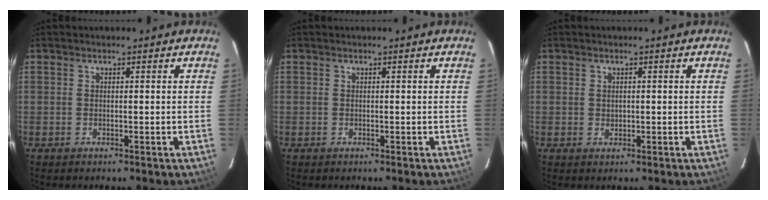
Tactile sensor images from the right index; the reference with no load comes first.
{"total": 0.0}
{"total": 1.0, "force": [0.2, 0.9, 0.4], "torque": [-0.004, 0.003, 0.005]}